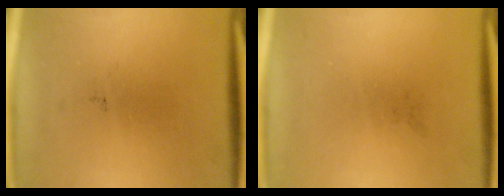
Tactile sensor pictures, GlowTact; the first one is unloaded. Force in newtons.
{"total": 0.0}